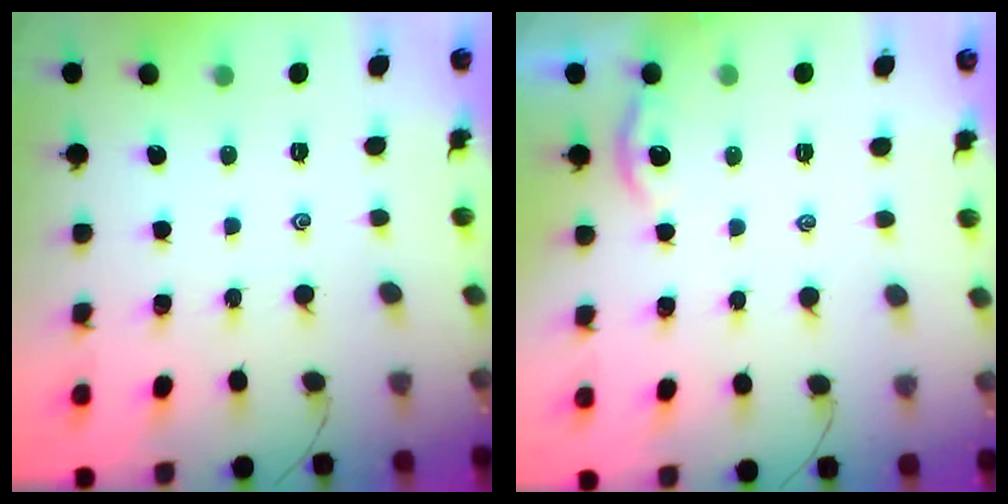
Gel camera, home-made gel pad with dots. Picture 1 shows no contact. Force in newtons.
{"total": 2.0, "press": 1.9, "slide": 0.5}